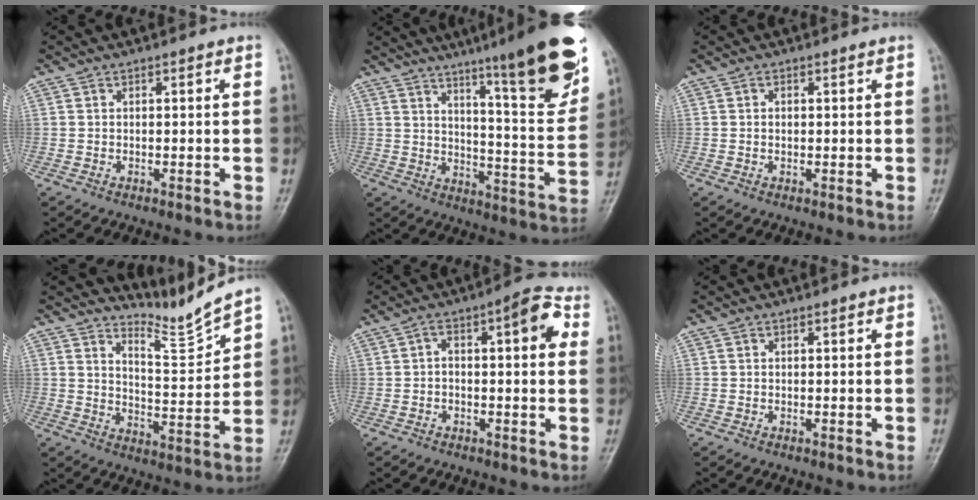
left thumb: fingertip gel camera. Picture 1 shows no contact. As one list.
[{"total": 22.0, "force": [14.2, 2.4, 16.6], "torque": [-0.202, -0.072, 0.205]}, {"total": 1.0, "force": [0.2, 0.5, 0.8], "torque": [-0.014, 0.002, 0.005]}, {"total": 6.9, "force": [6.7, -1.3, 0.4], "torque": [-0.004, -0.081, 0.131]}, {"total": 7.2, "force": [1.5, 2.6, 6.5], "torque": [-0.078, 0.023, 0.014]}, {"total": 0.0}]